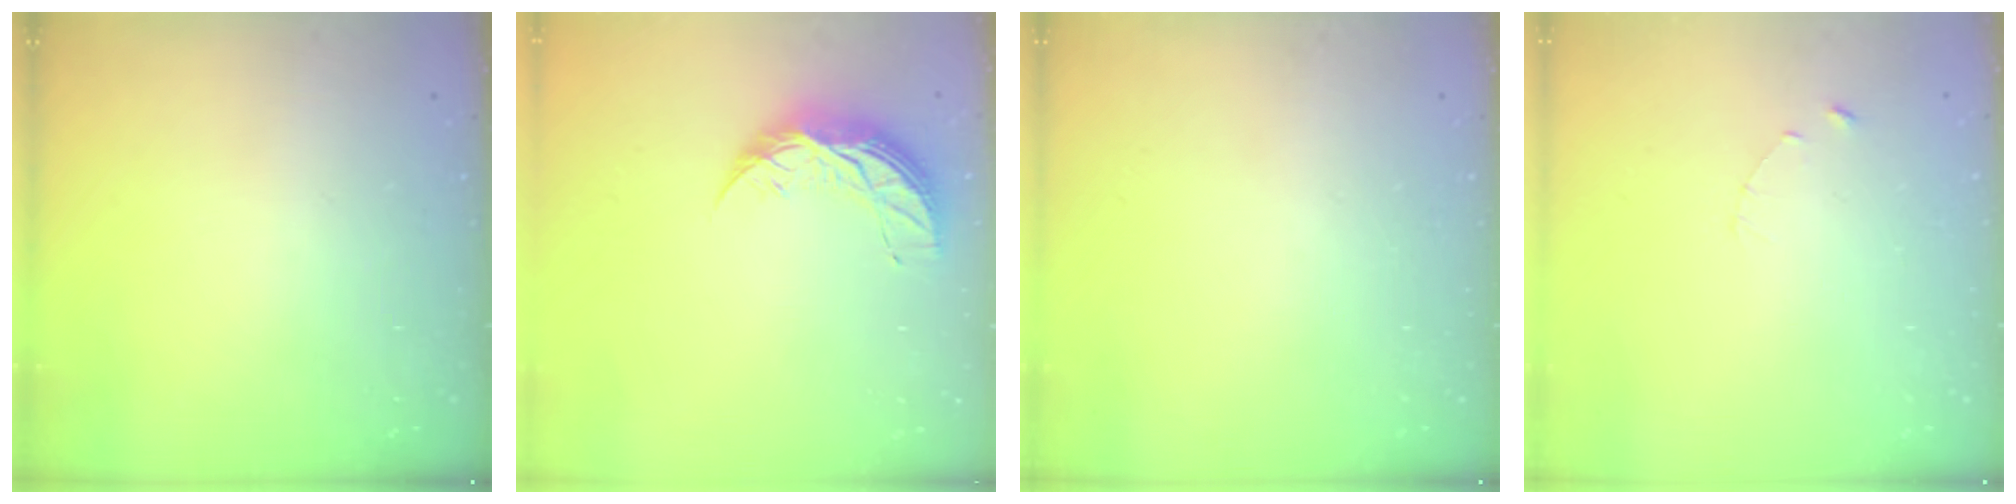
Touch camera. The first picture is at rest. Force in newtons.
{"total": 8.4, "press": 8.4, "slide": 0.4}
{"total": 0.0}
{"total": 1.0, "press": 1.0, "slide": 0.2}